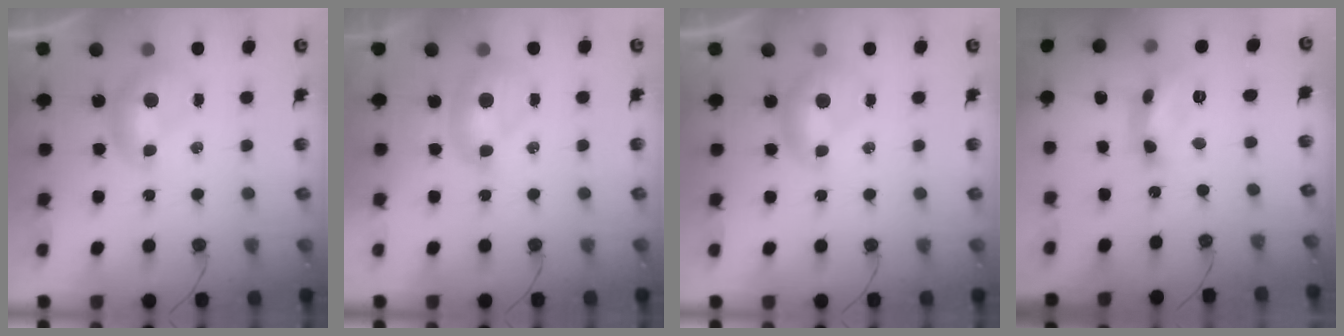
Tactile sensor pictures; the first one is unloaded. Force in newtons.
{"total": 1.9, "press": 1.9, "slide": 0.3}
{"total": 0.0}
{"total": 9.7, "press": 9.6, "slide": 0.6}